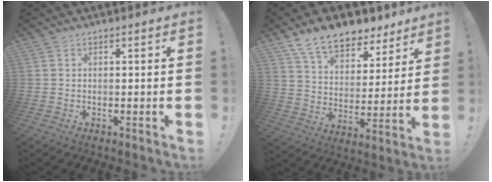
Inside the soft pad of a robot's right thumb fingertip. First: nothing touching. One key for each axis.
{"total": 14.2, "fx": 11.0, "fy": 7.0, "fz": 5.5, "tx": -0.100, "ty": -0.073, "tz": 0.203}